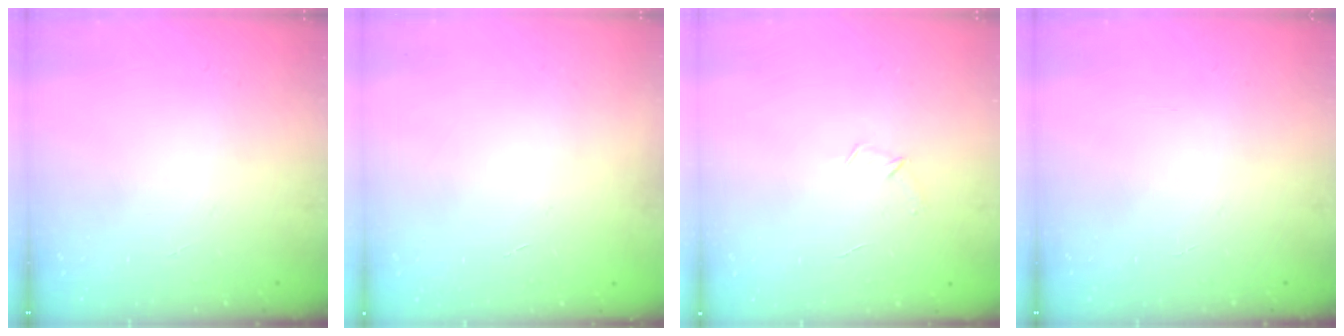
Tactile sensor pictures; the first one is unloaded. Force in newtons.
{"total": 0.0}
{"total": 4.7, "press": 4.5, "slide": 1.3}
{"total": 0.0}